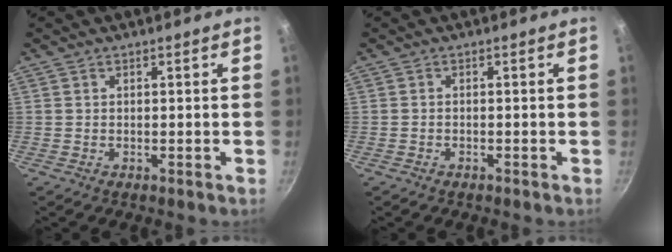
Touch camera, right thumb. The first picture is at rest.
{"total": 0.7, "force": [-0.5, 0.3, 0.2], "torque": [-0.009, 0.006, -0.011]}